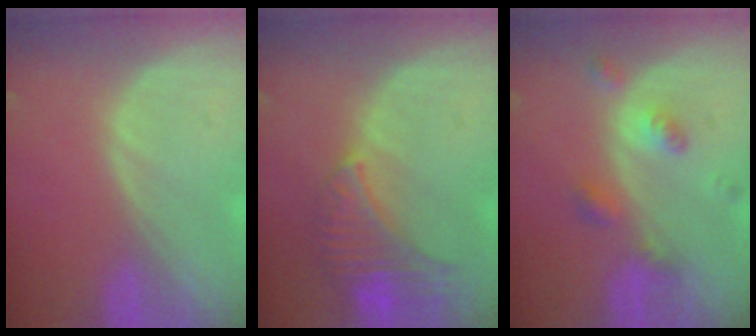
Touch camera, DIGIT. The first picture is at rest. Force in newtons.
{"total": 8.0, "press": 7.4, "slide": 3.0}
{"total": 5.2, "press": 4.6, "slide": 2.6}